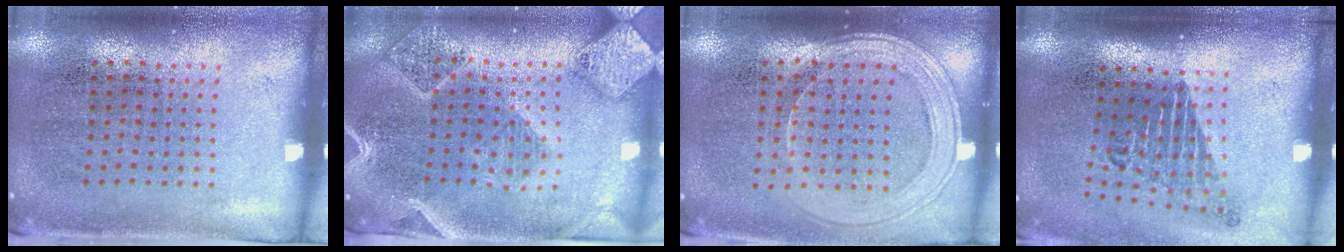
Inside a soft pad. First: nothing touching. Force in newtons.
{"total": 2.7, "press": 2.4, "slide": 1.3}
{"total": 1.6, "press": 1.4, "slide": 0.7}
{"total": 1.8, "press": 1.3, "slide": 1.3}